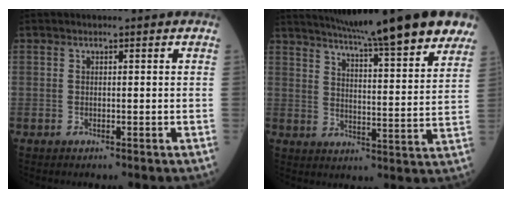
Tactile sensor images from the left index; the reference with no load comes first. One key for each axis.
{"total": 23.0, "fx": 18.5, "fy": 1.5, "fz": 13.5, "tx": -0.205, "ty": -0.007, "tz": 0.241}